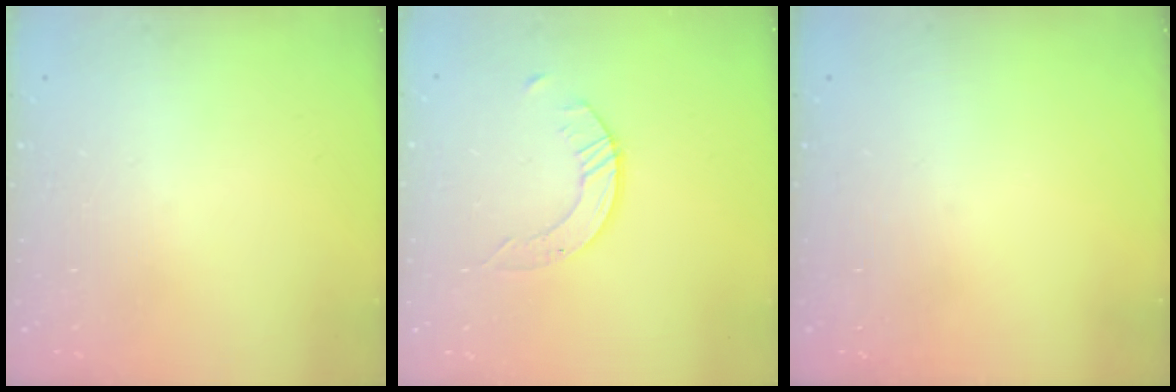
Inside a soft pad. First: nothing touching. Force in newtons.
{"total": 3.0, "press": 3.0, "slide": 0.2}
{"total": 0.0}